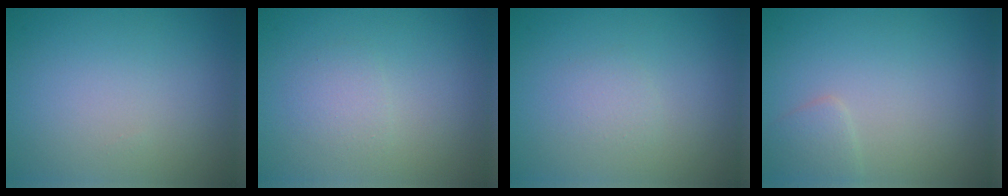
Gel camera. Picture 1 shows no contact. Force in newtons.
{"total": 1.4, "press": 1.4, "slide": 0.0}
{"total": 1.0, "press": 1.0, "slide": 0.0}
{"total": 1.5, "press": 1.5, "slide": 0.0}